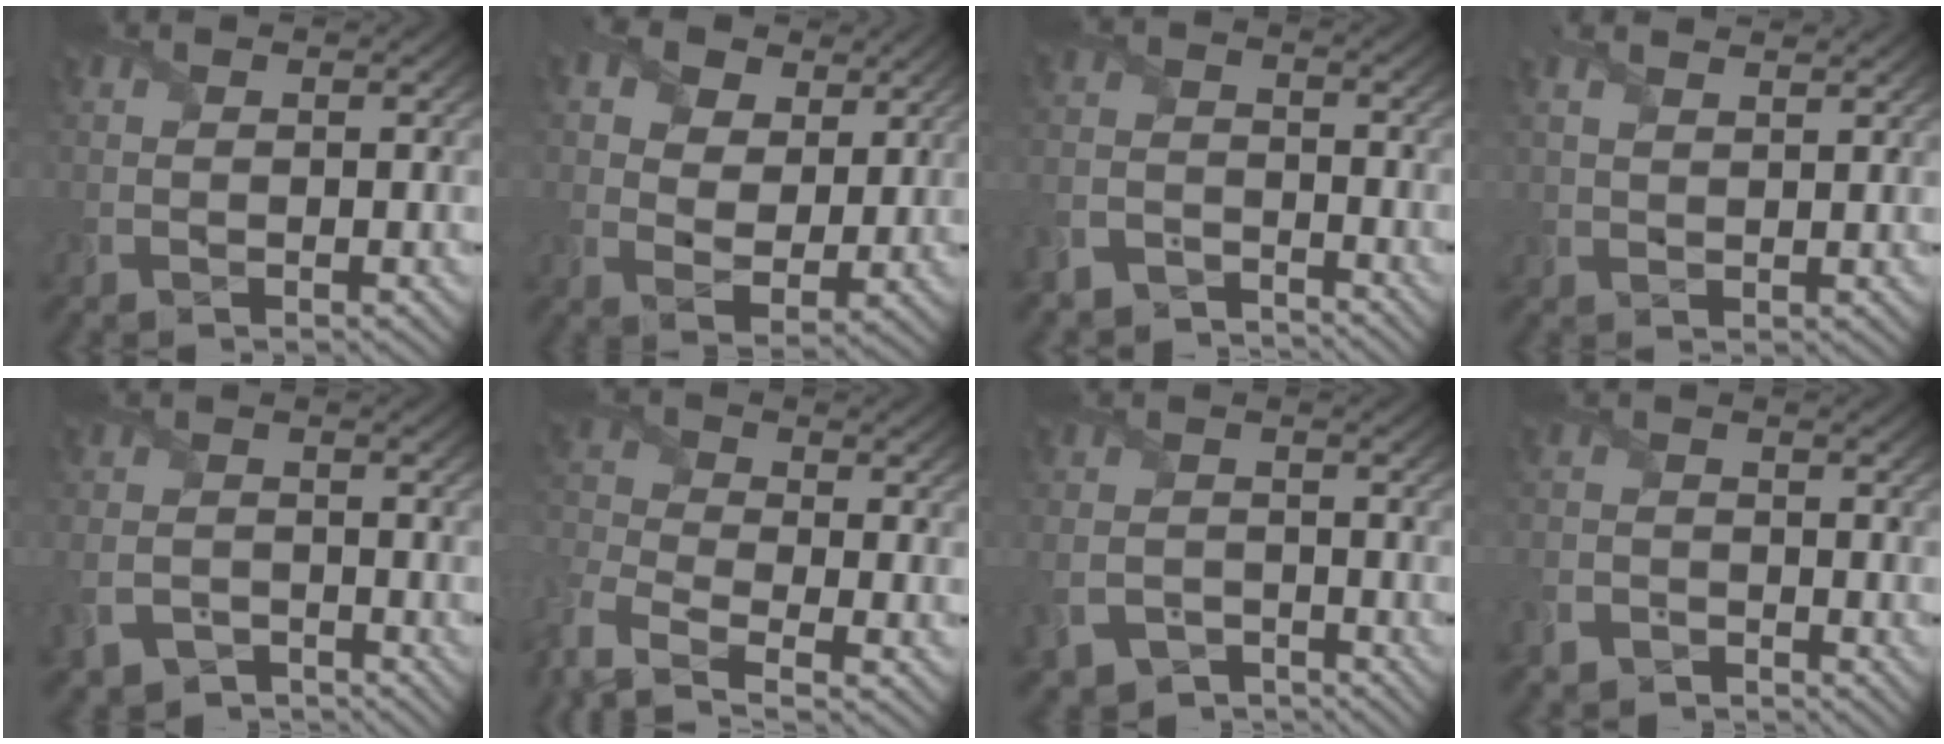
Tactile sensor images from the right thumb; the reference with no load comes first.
{"total": 9.9, "force": [5.4, 6.3, 5.3], "torque": [-0.143, 0.007, 0.092]}
{"total": 5.3, "force": [-4.8, 1.9, 1.2], "torque": [-0.027, -0.007, -0.104]}
{"total": 3.3, "force": [2.5, 0.8, 2.0], "torque": [-0.053, 0.006, 0.050]}
{"total": 6.1, "force": [-4.2, 3.6, 2.4], "torque": [-0.062, -0.020, -0.079]}
{"total": 8.0, "force": [-5.6, 3.2, 4.7], "torque": [-0.122, -0.027, -0.121]}
{"total": 6.7, "force": [-4.5, 4.2, 2.6], "torque": [-0.065, -0.027, -0.081]}
{"total": 3.6, "force": [-3.2, 1.4, 0.7], "torque": [-0.022, -0.006, -0.071]}